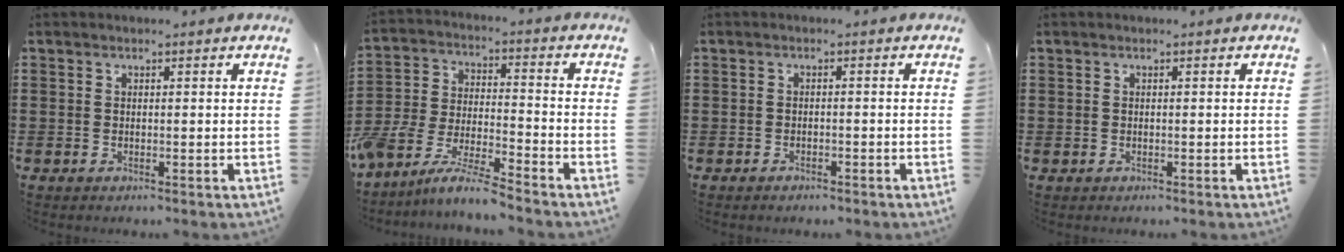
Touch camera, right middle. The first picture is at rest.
{"total": 7.8, "force": [-7.6, -0.1, 1.9], "torque": [-0.048, -0.004, -0.155]}
{"total": 1.1, "force": [-1.0, 0.3, 0.1], "torque": [-0.006, -0.001, -0.021]}
{"total": 0.0}